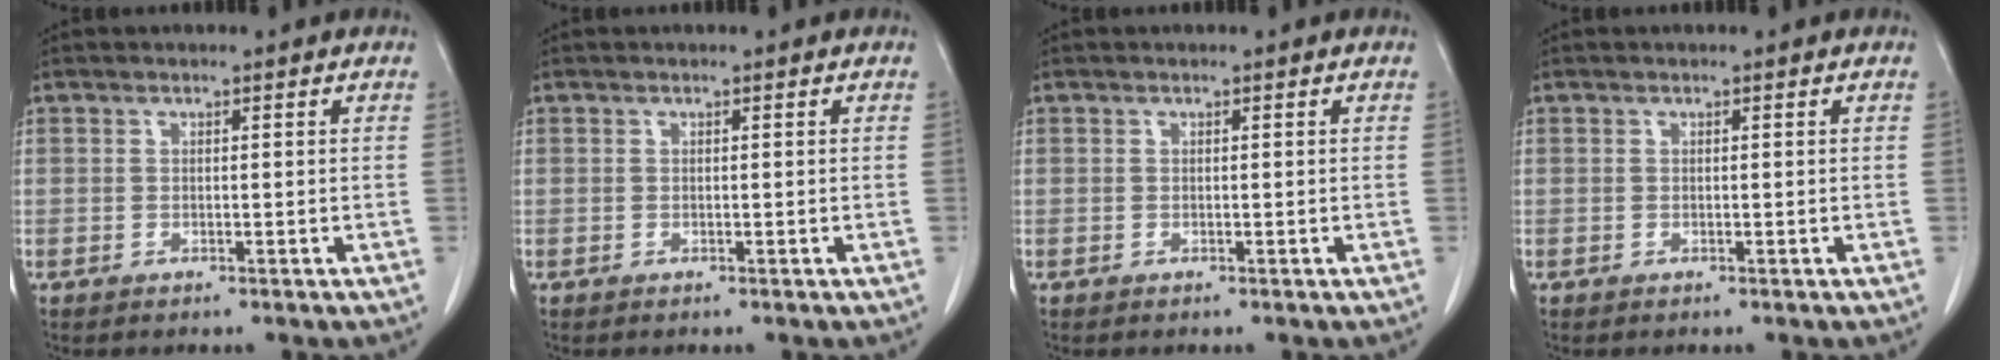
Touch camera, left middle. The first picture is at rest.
{"total": 0.0}
{"total": 0.0}
{"total": 0.0}